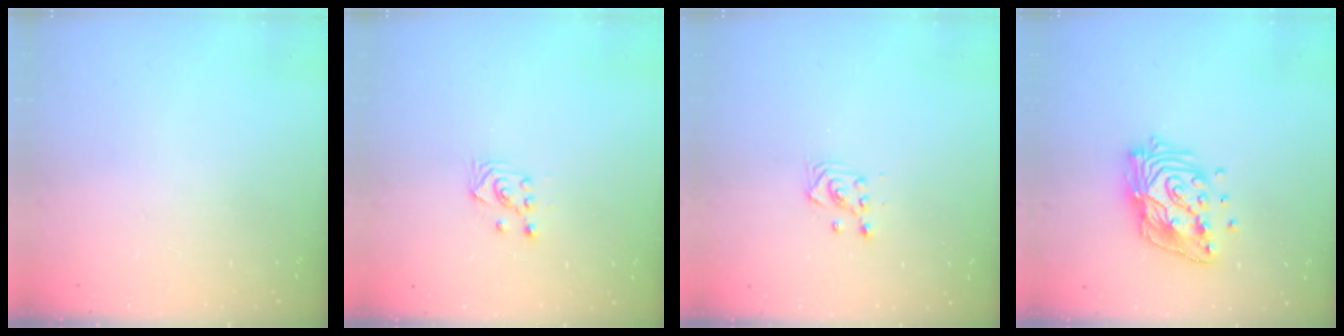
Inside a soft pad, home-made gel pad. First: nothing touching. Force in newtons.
{"total": 2.6, "press": 2.6, "slide": 0.3}
{"total": 3.0, "press": 3.0, "slide": 0.5}
{"total": 15.9, "press": 15.8, "slide": 1.8}